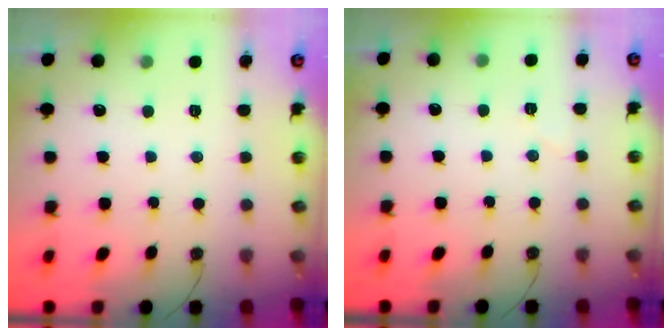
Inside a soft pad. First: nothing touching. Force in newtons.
{"total": 2.9, "press": 2.4, "slide": 1.7}